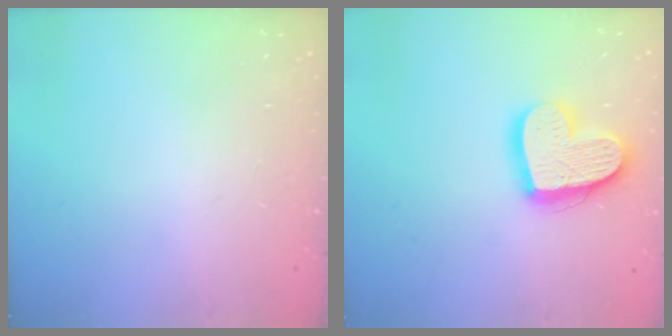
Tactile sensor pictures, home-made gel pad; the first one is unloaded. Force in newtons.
{"total": 17.7, "press": 17.7, "slide": 1.5}